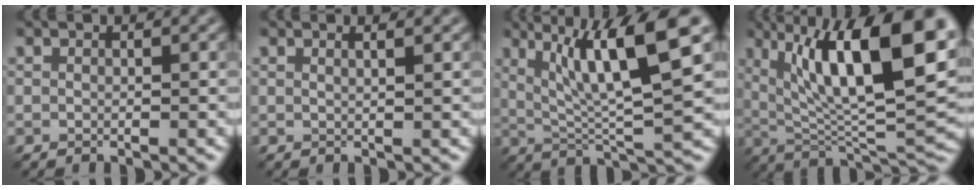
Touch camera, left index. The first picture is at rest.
{"total": 1.3, "force": [0.8, 0.4, 0.9], "torque": [-0.008, 0.001, 0.003]}
{"total": 10.0, "force": [4.1, 1.9, 9.0], "torque": [-0.142, 0.000, 0.075]}
{"total": 14.4, "force": [5.3, 4.6, 12.6], "torque": [-0.196, 0.003, 0.087]}